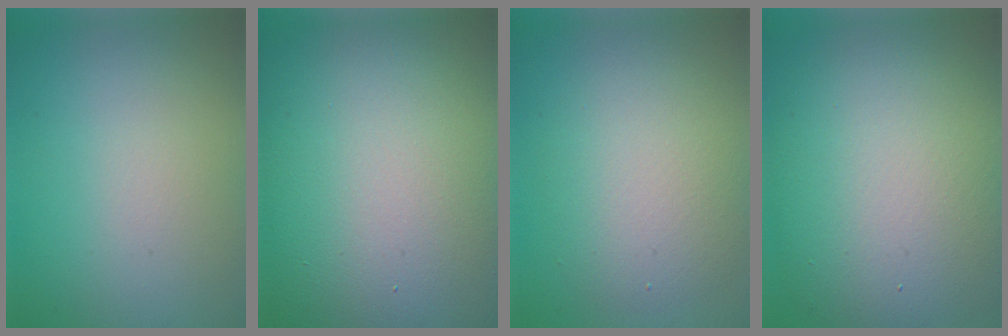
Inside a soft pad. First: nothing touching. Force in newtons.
{"total": 24.6, "press": 24.6, "slide": 1.1}
{"total": 4.7, "press": 4.7, "slide": 0.4}
{"total": 12.7, "press": 12.6, "slide": 0.6}